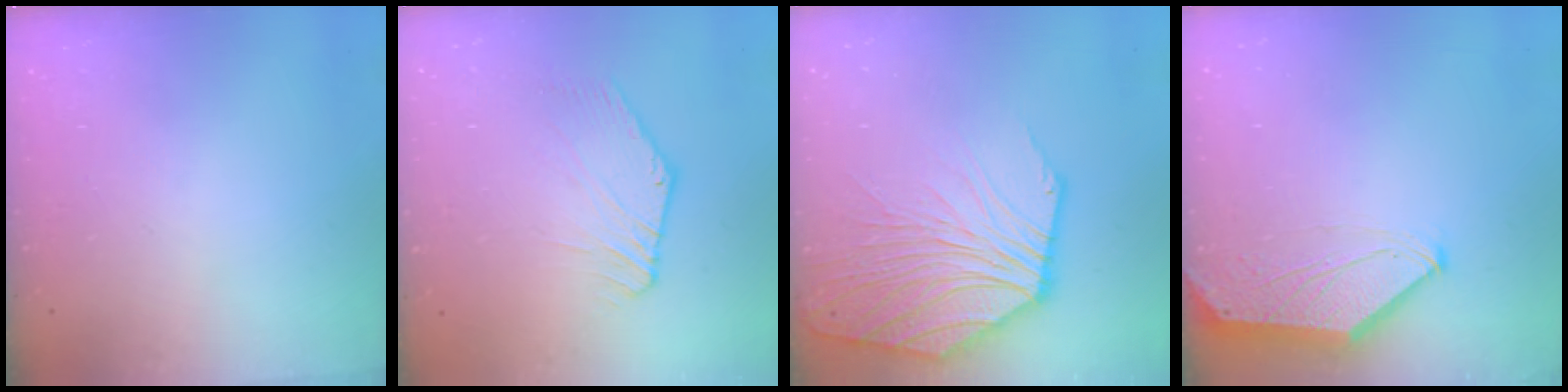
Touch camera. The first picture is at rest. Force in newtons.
{"total": 1.6, "press": 1.6, "slide": 0.2}
{"total": 10.2, "press": 10.1, "slide": 1.5}
{"total": 0.0}